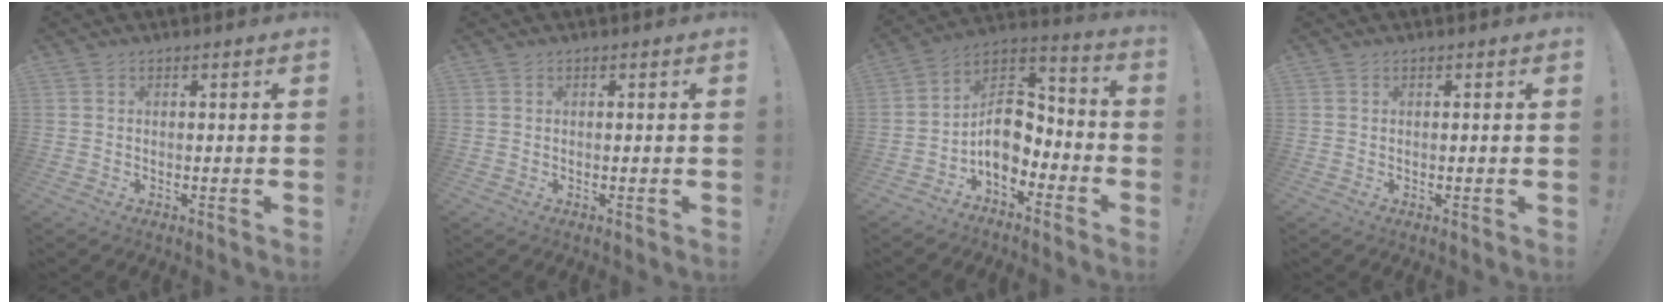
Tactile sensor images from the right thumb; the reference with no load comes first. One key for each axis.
{"total": 0.0}
{"total": 11.6, "fx": -2.9, "fy": 8.7, "fz": 7.0, "tx": -0.107, "ty": 0.014, "tz": -0.042}
{"total": 0.0}